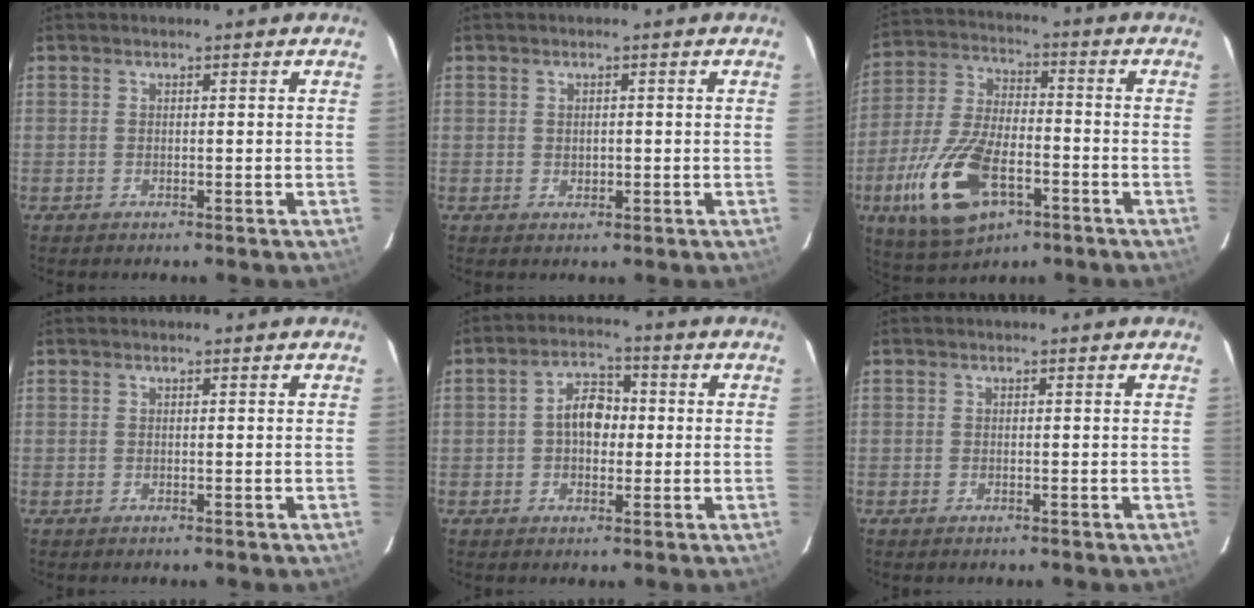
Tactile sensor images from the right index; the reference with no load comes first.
{"total": 1.2, "force": [0.1, 1.1, 0.5], "torque": [-0.006, 0.001, 0.004]}
{"total": 17.8, "force": [-7.7, 8.7, 13.5], "torque": [-0.296, -0.023, -0.135]}
{"total": 0.0}
{"total": 6.2, "force": [-0.1, 4.2, 4.5], "torque": [-0.080, 0.020, -0.001]}
{"total": 0.5, "force": [-0.4, 0.3, 0.3], "torque": [-0.005, -0.002, -0.008]}